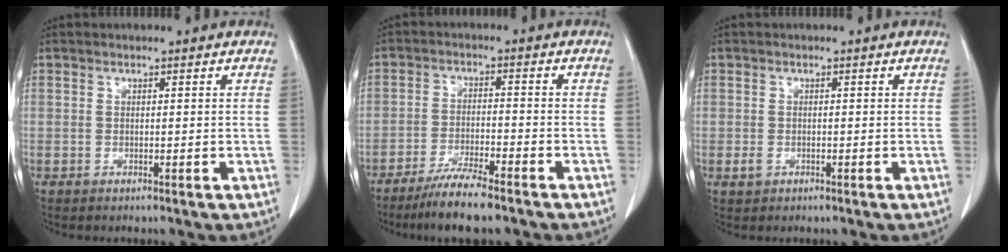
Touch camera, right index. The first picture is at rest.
{"total": 7.4, "force": [-5.9, 0.3, 4.4], "torque": [-0.078, -0.019, -0.103]}
{"total": 1.3, "force": [-0.4, 1.1, 0.5], "torque": [-0.012, 0.001, -0.001]}